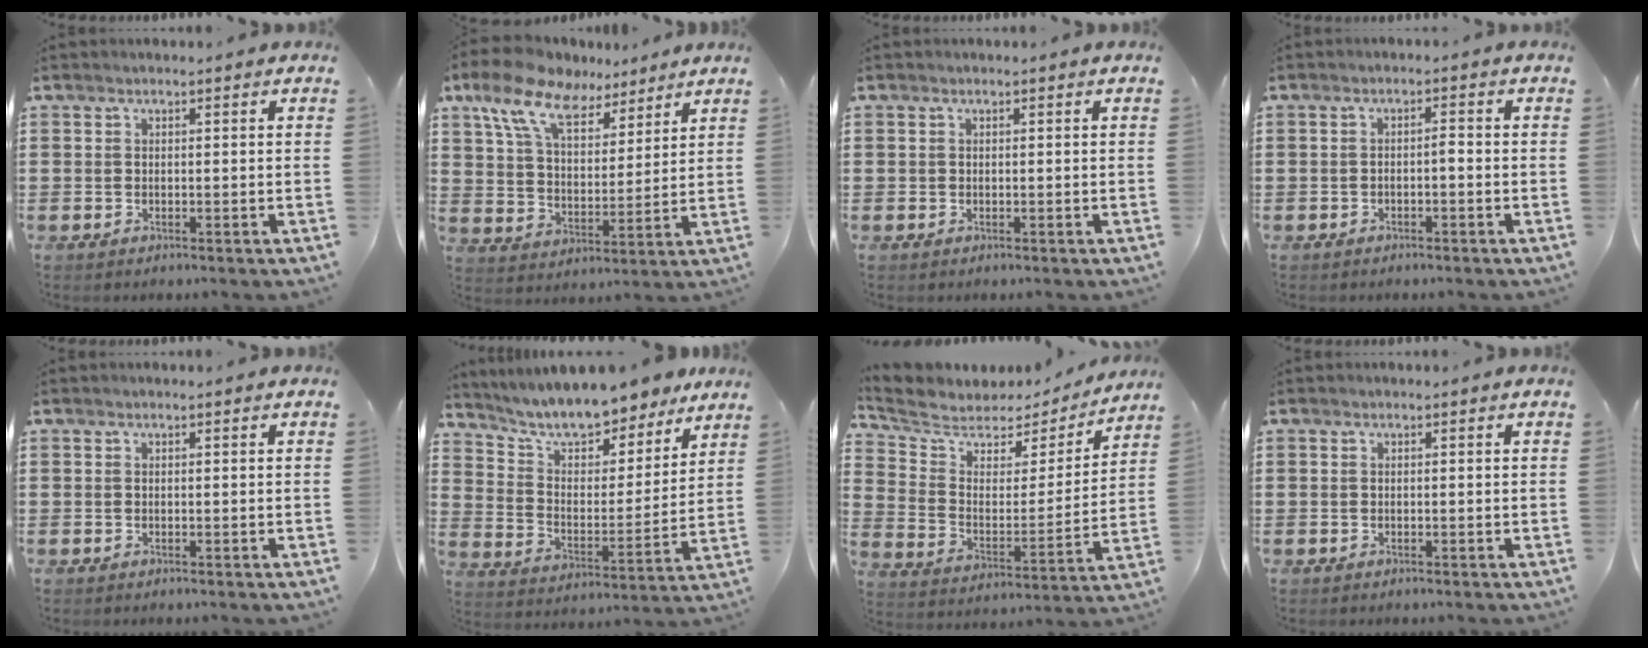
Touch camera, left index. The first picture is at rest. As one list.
[{"total": 10.3, "force": [7.7, 4.2, 5.4], "torque": [-0.137, -0.013, 0.141]}, {"total": 0.0}, {"total": 1.2, "force": [-0.7, 0.2, 1.0], "torque": [-0.021, 0.001, -0.014]}, {"total": 0.0}, {"total": 9.0, "force": [8.4, 1.4, 2.6], "torque": [-0.090, -0.055, 0.149]}, {"total": 5.1, "force": [4.2, 2.8, 0.7], "torque": [-0.053, -0.033, 0.068]}, {"total": 0.0}]